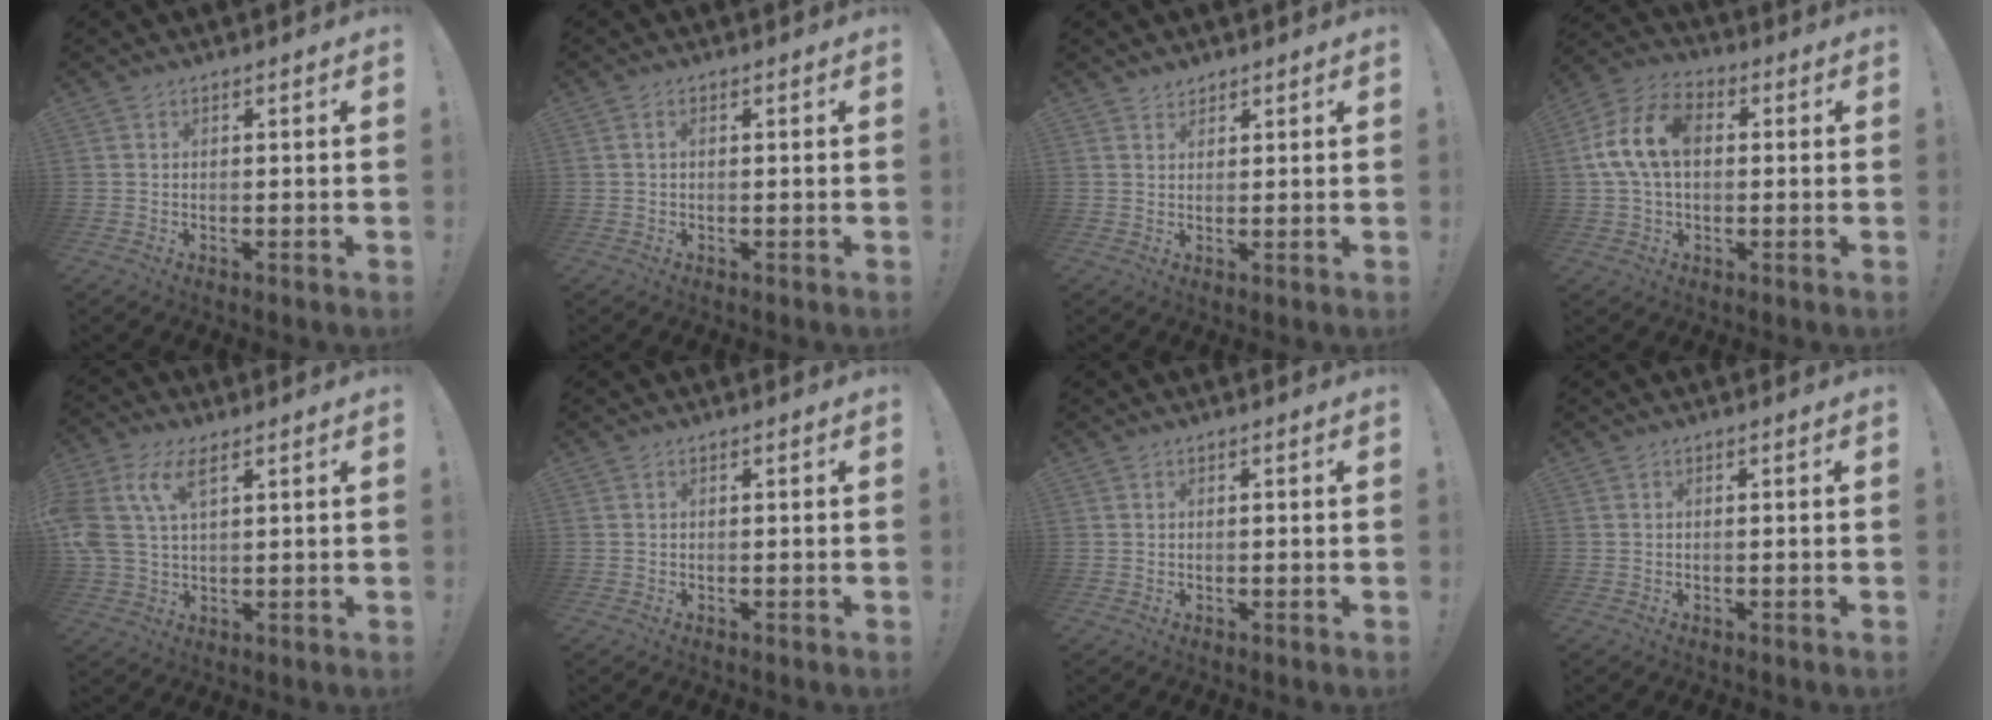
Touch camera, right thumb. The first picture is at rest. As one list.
[{"total": 1.0, "force": [0.1, 0.3, 0.9], "torque": [-0.025, 0.006, 0.001]}, {"total": 2.0, "force": [1.7, 0.9, 0.1], "torque": [0.006, -0.013, 0.032]}, {"total": 13.9, "force": [1.4, 8.9, 10.6], "torque": [-0.212, 0.013, 0.025]}, {"total": 11.5, "force": [4.8, 6.3, 8.3], "torque": [-0.187, -0.003, 0.091]}, {"total": 0.0}, {"total": 0.8, "force": [0.2, 0.7, -0.3], "torque": [0.012, 0.000, 0.002]}, {"total": 0.0}]